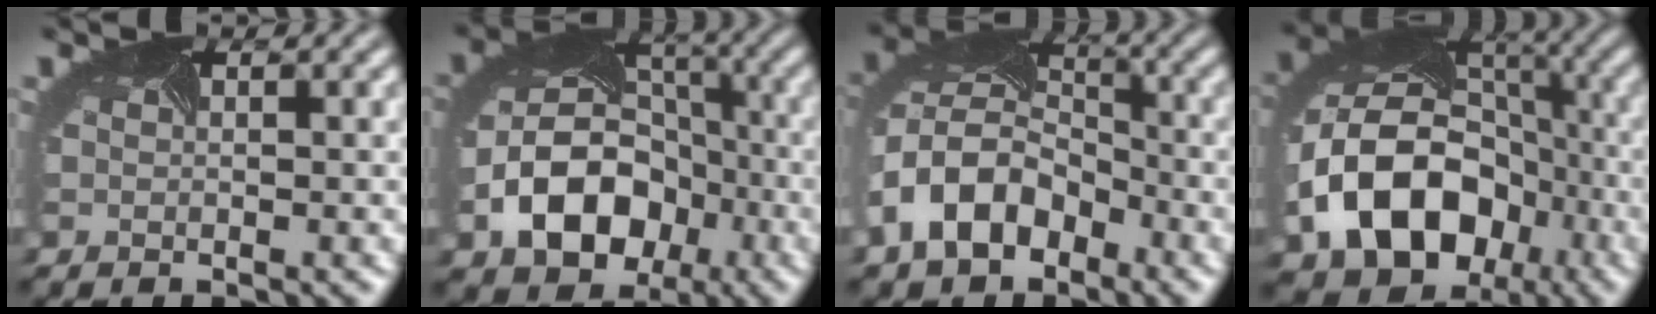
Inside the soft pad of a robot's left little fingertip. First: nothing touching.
{"total": 9.9, "force": [-3.6, 7.0, 5.9], "torque": [-0.117, -0.025, -0.058]}
{"total": 8.3, "force": [-3.4, 5.5, 5.2], "torque": [-0.116, -0.005, -0.071]}
{"total": 14.0, "force": [-4.7, 10.3, 8.2], "torque": [-0.172, -0.027, -0.070]}